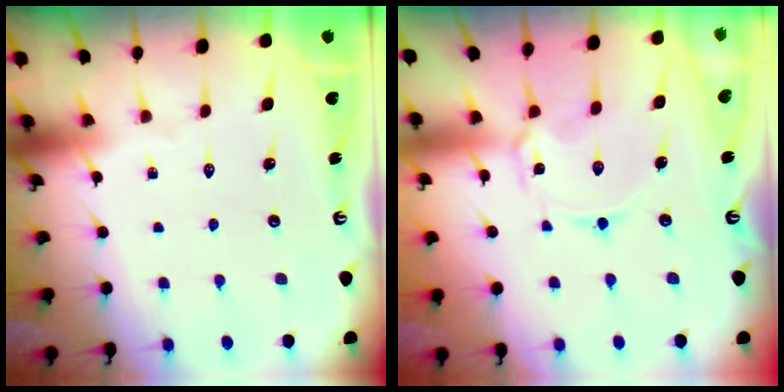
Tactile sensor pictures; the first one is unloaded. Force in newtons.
{"total": 3.0, "press": 3.0, "slide": 0.3}